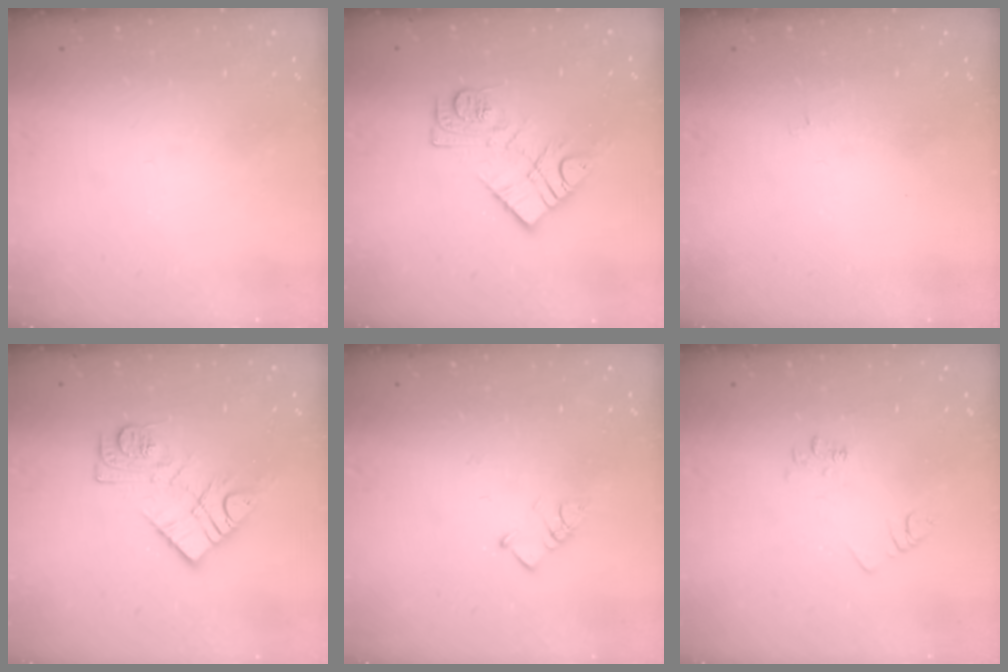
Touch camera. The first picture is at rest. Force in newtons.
{"total": 11.0, "press": 10.9, "slide": 0.7}
{"total": 4.0, "press": 3.9, "slide": 0.5}
{"total": 11.0, "press": 10.9, "slide": 0.7}
{"total": 3.2, "press": 3.2, "slide": 0.6}
{"total": 3.6, "press": 3.6, "slide": 0.5}